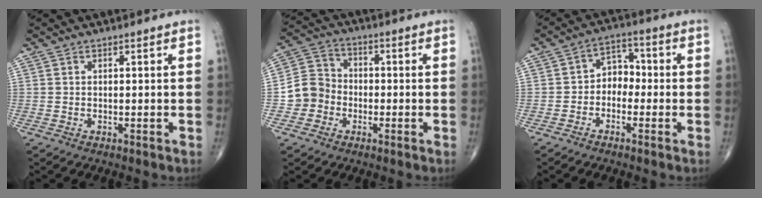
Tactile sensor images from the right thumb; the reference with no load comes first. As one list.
[{"total": 7.7, "force": [-2.1, 7.0, 2.5], "torque": [-0.023, 0.028, -0.048]}, {"total": 5.4, "force": [-1.3, 4.2, 3.1], "torque": [-0.016, 0.029, -0.041]}]